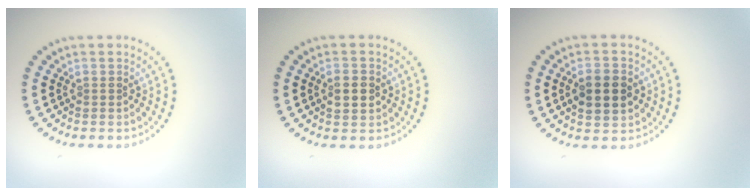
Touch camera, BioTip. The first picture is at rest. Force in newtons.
{"total": 2.6, "press": 2.6, "slide": 0.0}
{"total": 4.3, "press": 4.3, "slide": 0.1}